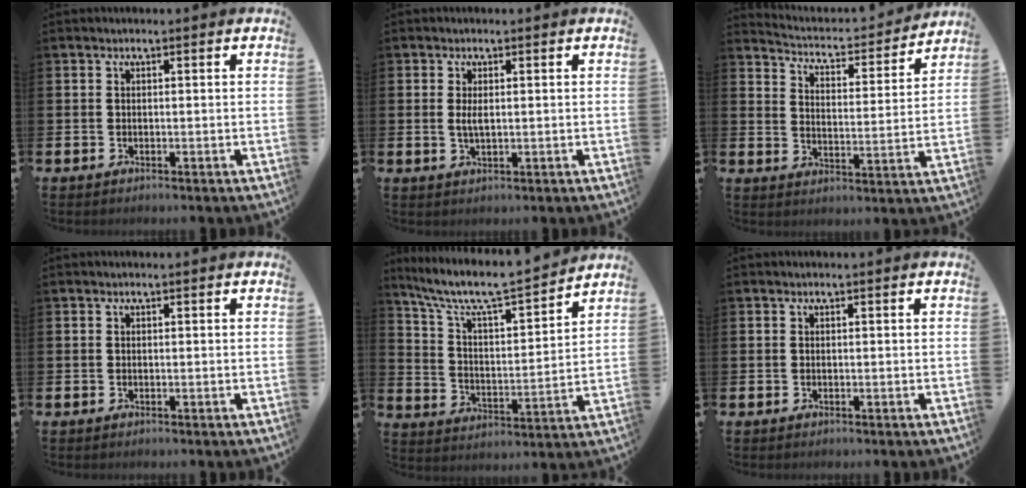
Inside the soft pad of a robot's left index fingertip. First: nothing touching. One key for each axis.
{"total": 2.1, "fx": 0.3, "fy": 0.8, "fz": 1.9, "tx": -0.037, "ty": 0.003, "tz": 0.004}
{"total": 4.2, "fx": 4.1, "fy": 0.9, "fz": 0.5, "tx": -0.038, "ty": -0.039, "tz": 0.063}
{"total": 0.0}
{"total": 8.2, "fx": 7.3, "fy": 1.2, "fz": 3.4, "tx": -0.103, "ty": -0.052, "tz": 0.121}
{"total": 0.0}